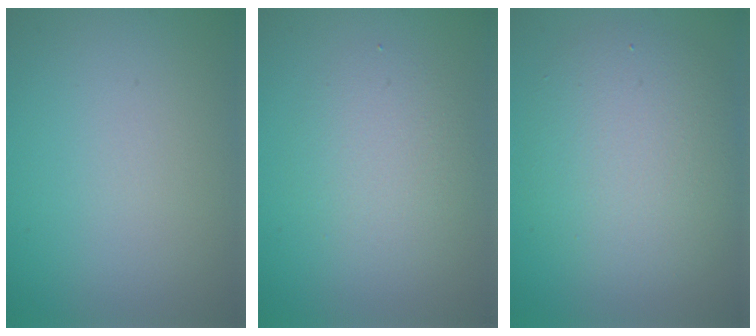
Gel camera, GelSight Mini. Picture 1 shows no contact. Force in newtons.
{"total": 2.8, "press": 2.8, "slide": 0.2}
{"total": 5.9, "press": 5.9, "slide": 0.5}